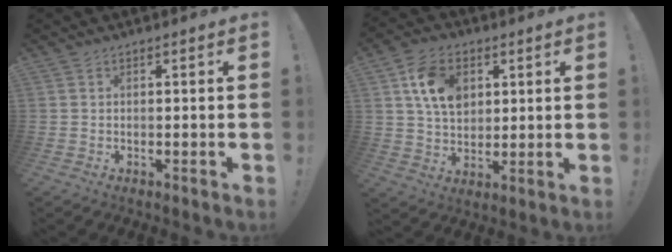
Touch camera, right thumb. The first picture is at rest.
{"total": 12.8, "force": [4.9, 9.2, 7.5], "torque": [-0.122, 0.000, 0.098]}